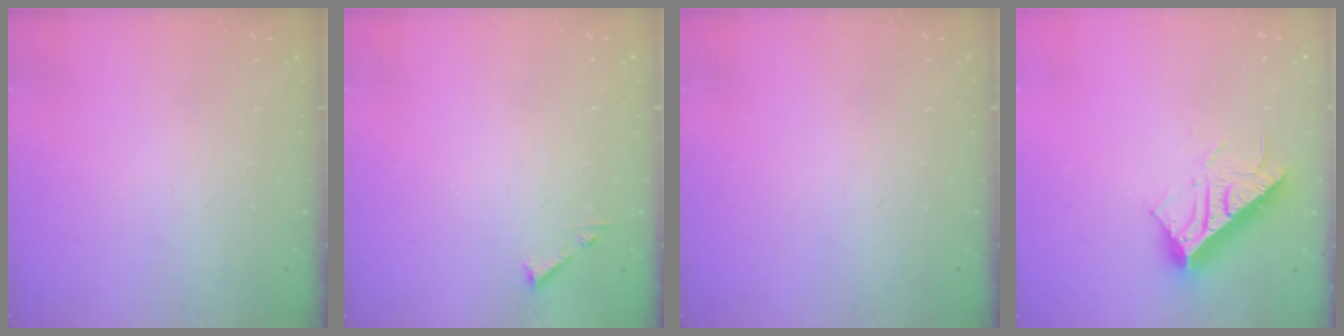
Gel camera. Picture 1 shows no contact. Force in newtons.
{"total": 3.6, "press": 3.6, "slide": 0.4}
{"total": 0.0}
{"total": 16.3, "press": 16.3, "slide": 0.3}